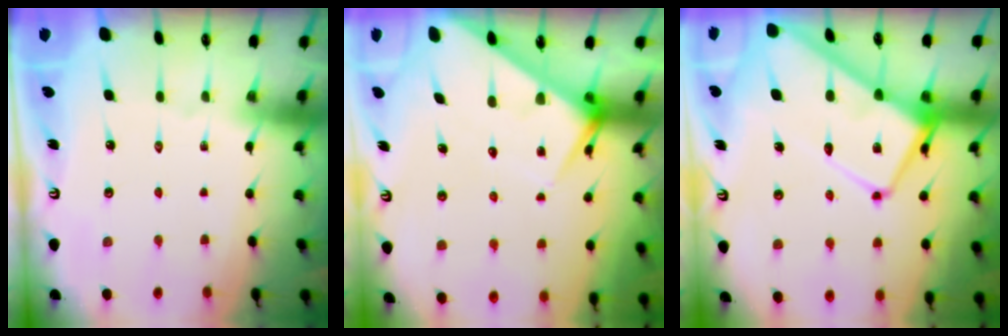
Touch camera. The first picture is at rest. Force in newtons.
{"total": 5.8, "press": 5.7, "slide": 0.6}
{"total": 16.9, "press": 16.8, "slide": 1.8}